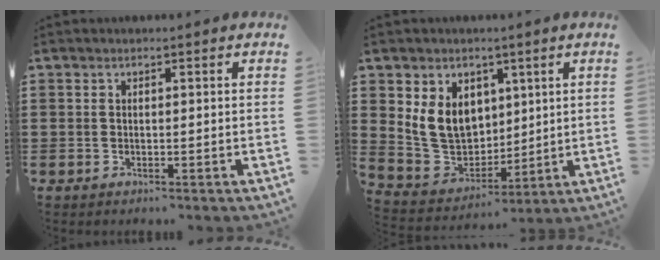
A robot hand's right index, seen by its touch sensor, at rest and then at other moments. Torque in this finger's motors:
{"motor_torque": [1.50, 0.64, 0.64, 0.20]}